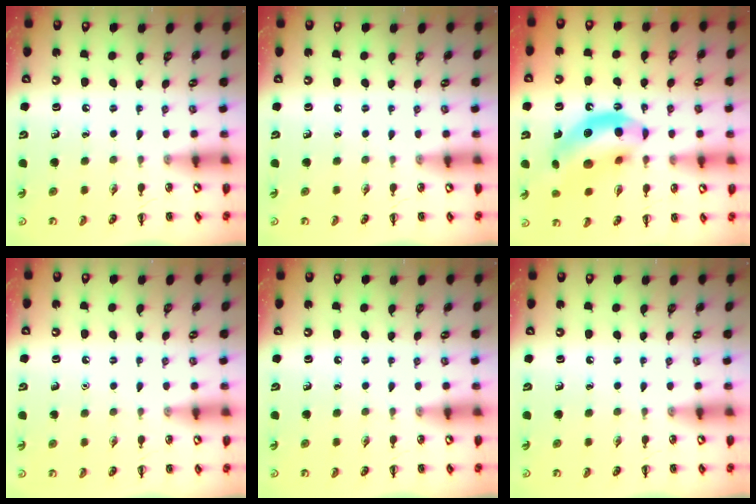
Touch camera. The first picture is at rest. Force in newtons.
{"total": 0.0}
{"total": 15.5, "press": 14.9, "slide": 4.2}
{"total": 1.6, "press": 1.6, "slide": 0.1}
{"total": 0.0}
{"total": 0.0}